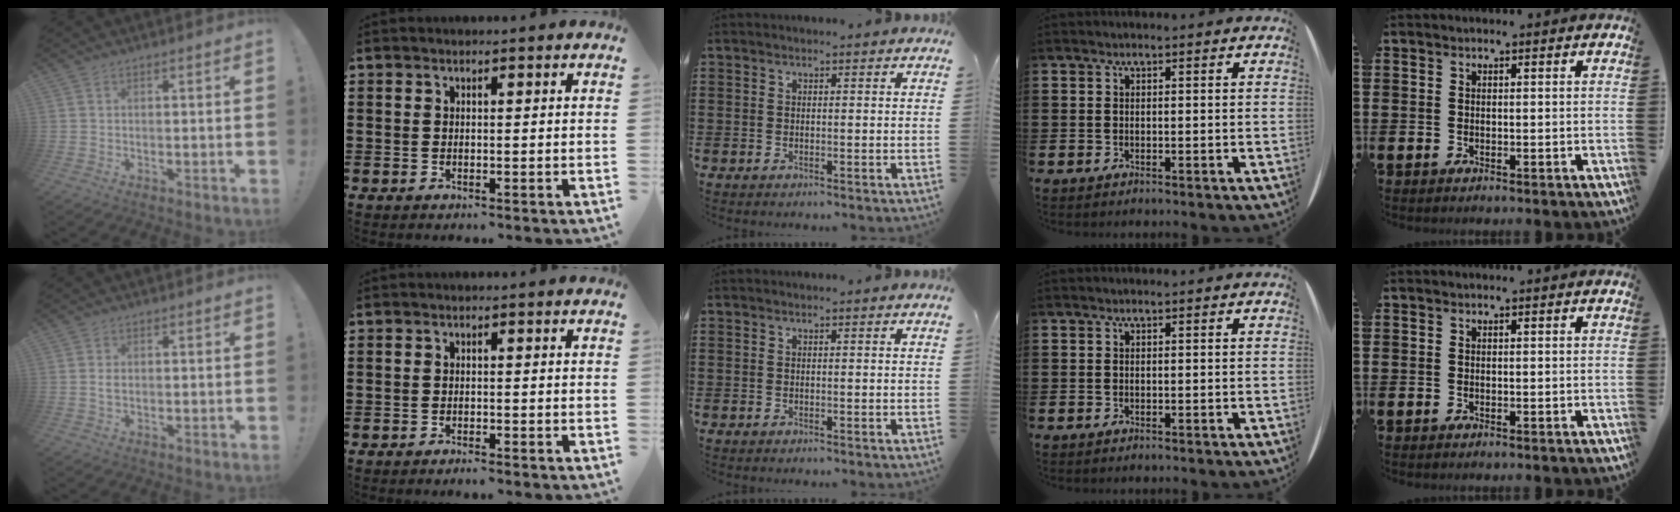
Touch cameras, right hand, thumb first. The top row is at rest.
{"thumb": {"total": 1.1, "force": [0.0, 0.6, 0.9], "torque": [-0.013, 0.001, -0.002]}, "index": {"total": 0.8, "force": [-0.8, 0.0, 0.1], "torque": [-0.005, -0.002, -0.015]}}